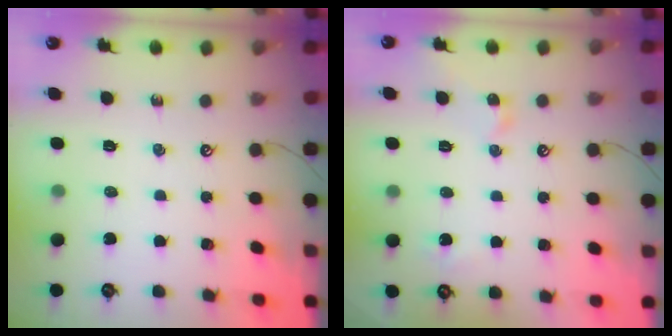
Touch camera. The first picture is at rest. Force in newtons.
{"total": 2.4, "press": 2.3, "slide": 0.5}